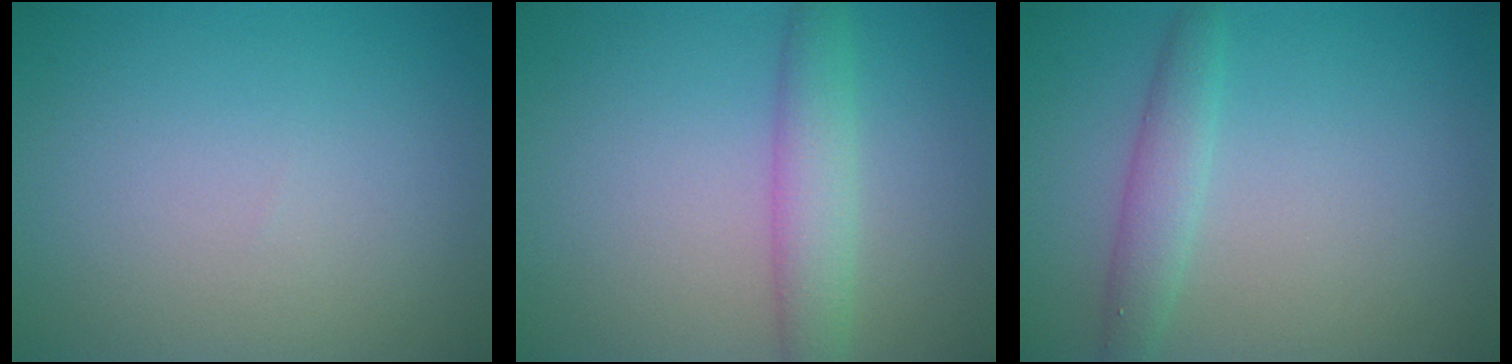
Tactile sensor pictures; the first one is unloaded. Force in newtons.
{"total": 3.2, "press": 3.2, "slide": 0.2}
{"total": 2.3, "press": 2.3, "slide": 0.1}